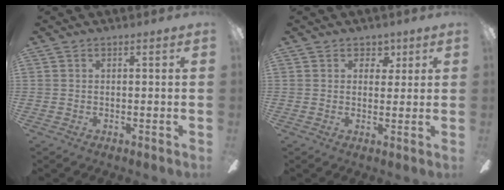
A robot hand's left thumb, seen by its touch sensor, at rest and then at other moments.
{"total": 3.2, "force": [1.9, 2.5, 1.0], "torque": [-0.002, -0.004, 0.028]}